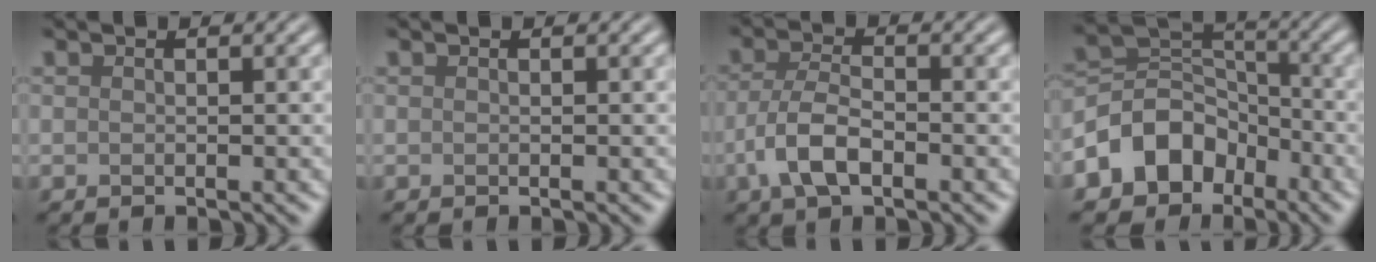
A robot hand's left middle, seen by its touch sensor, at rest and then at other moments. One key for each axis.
{"total": 0.0}
{"total": 4.3, "fx": -1.8, "fy": 2.0, "fz": 3.4, "tx": -0.070, "ty": 0.003, "tz": -0.041}
{"total": 6.7, "fx": -3.6, "fy": 5.0, "fz": 2.6, "tx": -0.033, "ty": 0.009, "tz": -0.080}